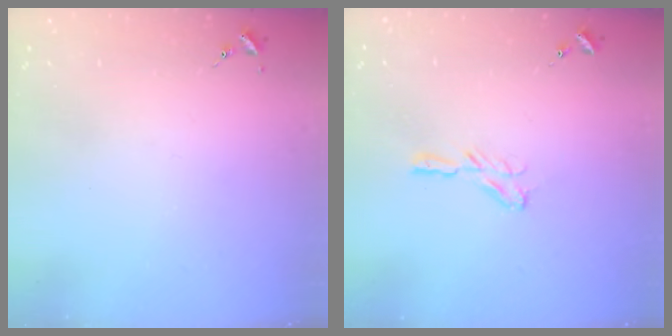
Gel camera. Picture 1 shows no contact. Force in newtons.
{"total": 5.8, "press": 5.8, "slide": 0.2}